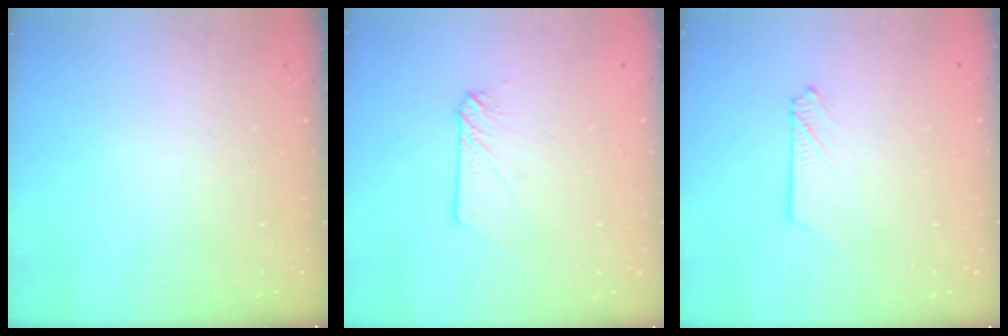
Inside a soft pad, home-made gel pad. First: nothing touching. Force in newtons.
{"total": 4.8, "press": 4.7, "slide": 0.6}
{"total": 2.7, "press": 2.7, "slide": 0.2}